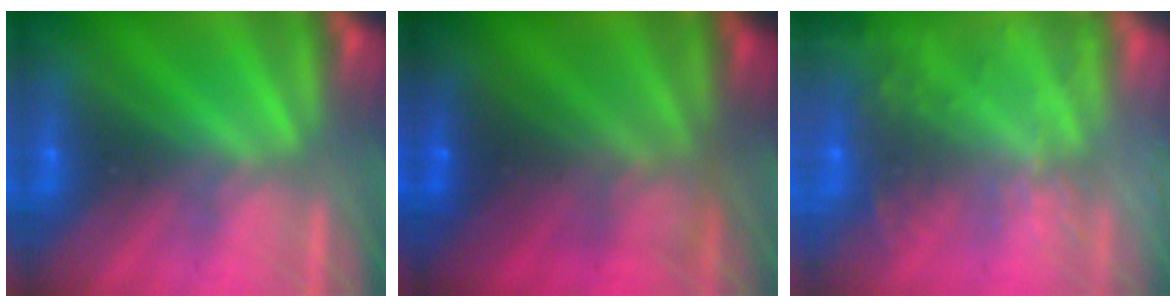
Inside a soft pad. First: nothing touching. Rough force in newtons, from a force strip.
{"total": 5.8}
{"total": 9.2}